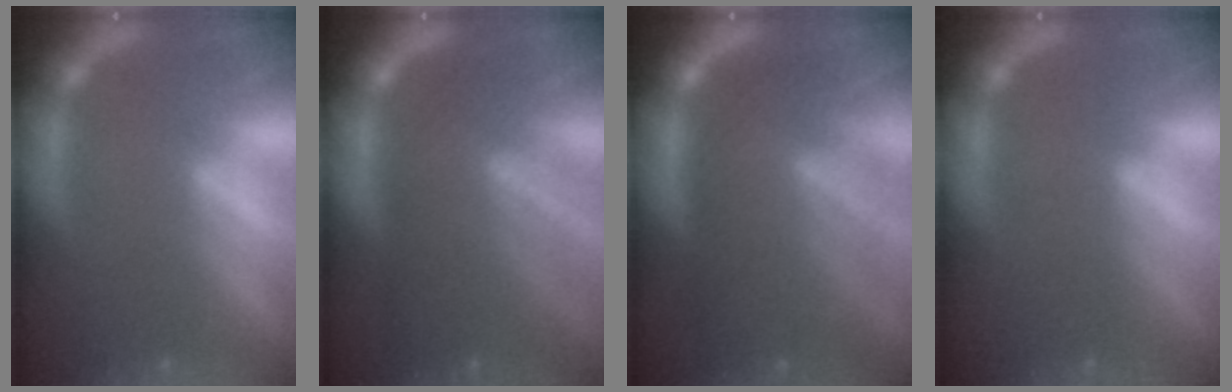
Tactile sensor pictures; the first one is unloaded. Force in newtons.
{"total": 9.1}
{"total": 10.1}
{"total": 0.0}